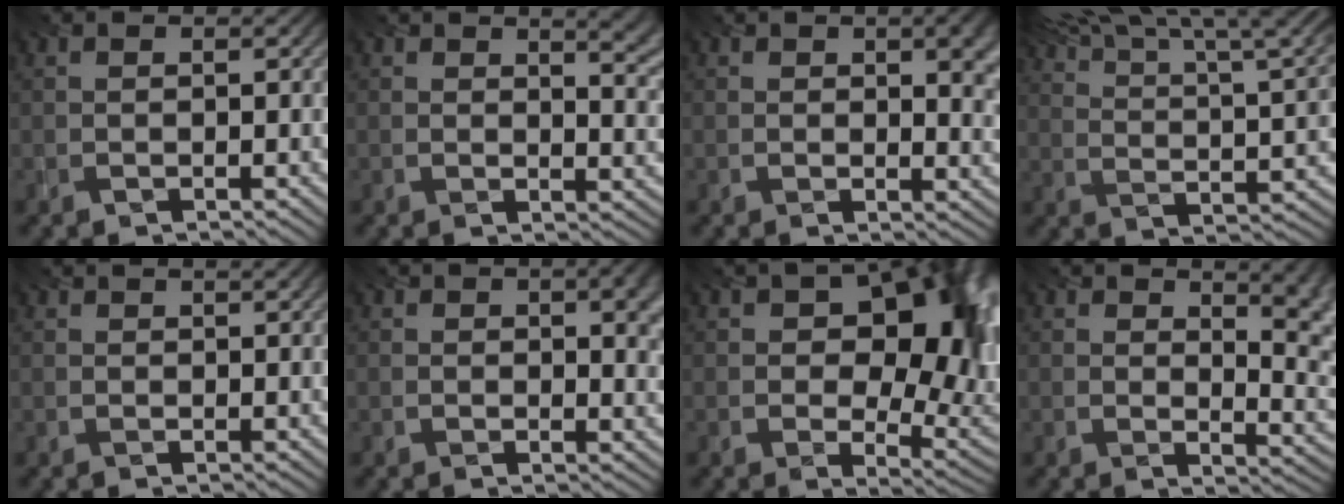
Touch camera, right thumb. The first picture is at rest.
{"total": 5.8, "force": [3.4, 2.7, 3.8], "torque": [-0.046, -0.008, 0.055]}
{"total": 6.1, "force": [1.8, 3.7, 4.5], "torque": [-0.061, -0.019, 0.038]}
{"total": 16.6, "force": [12.6, 3.9, 10.1], "torque": [-0.164, 0.025, 0.165]}
{"total": 1.3, "force": [1.2, 0.2, 0.4], "torque": [-0.013, 0.000, 0.025]}
{"total": 5.5, "force": [1.6, 3.4, 4.0], "torque": [-0.058, -0.018, 0.035]}
{"total": 17.5, "force": [3.3, 10.8, 13.3], "torque": [-0.144, 0.001, 0.077]}
{"total": 7.8, "force": [3.5, 3.8, 5.9], "torque": [-0.065, -0.012, 0.062]}